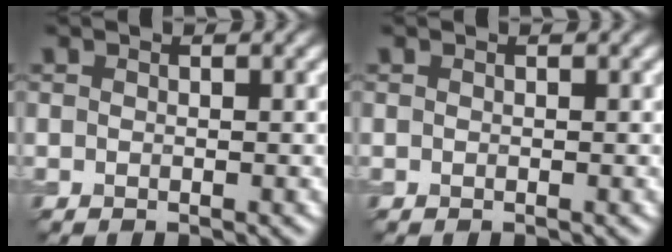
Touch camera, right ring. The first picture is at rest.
{"total": 0.0}